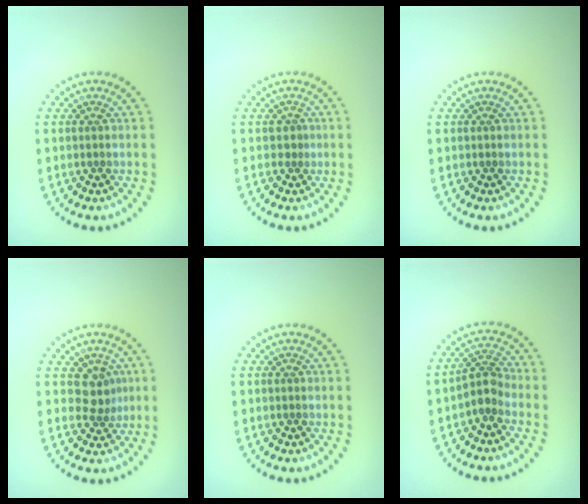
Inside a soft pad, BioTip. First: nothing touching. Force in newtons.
{"total": 0.8, "press": 0.5, "slide": 0.6}
{"total": 0.0}
{"total": 2.3, "press": 1.8, "slide": 1.4}
{"total": 0.0}
{"total": 2.4, "press": 1.8, "slide": 1.5}